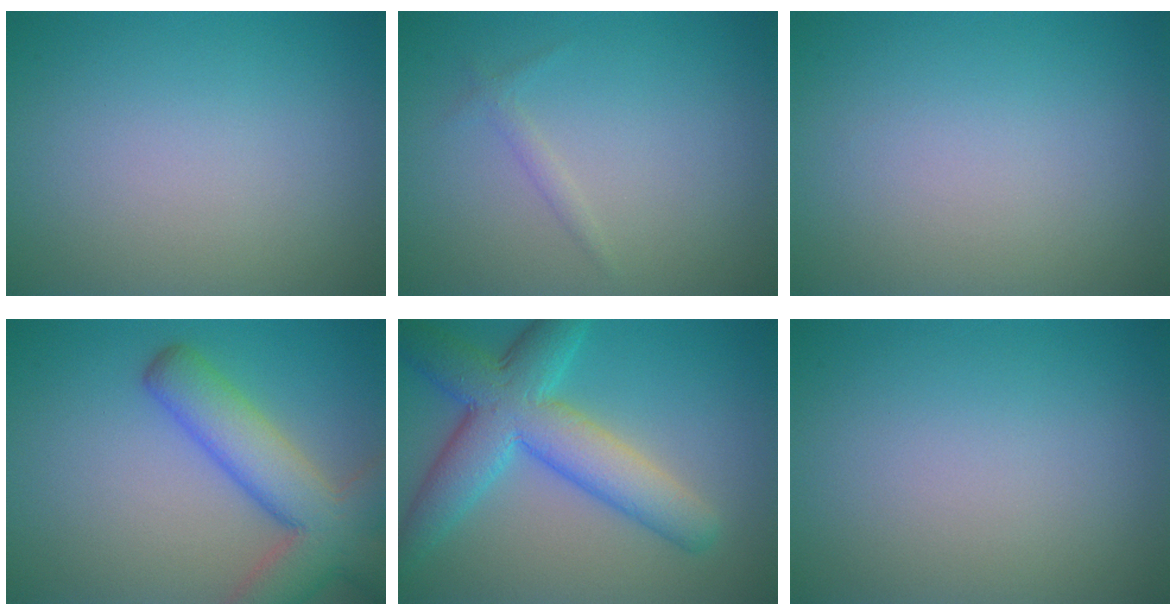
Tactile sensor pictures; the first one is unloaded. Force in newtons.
{"total": 0.8, "press": 0.8, "slide": 0.0}
{"total": 0.0}
{"total": 7.6, "press": 7.6, "slide": 0.5}
{"total": 7.9, "press": 7.9, "slide": 0.1}
{"total": 0.0}